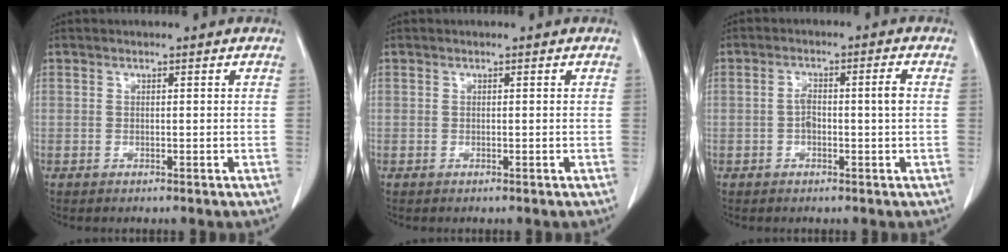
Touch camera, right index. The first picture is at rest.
{"total": 0.0}
{"total": 4.2, "force": [-0.3, 0.6, 4.2], "torque": [-0.082, 0.015, -0.005]}